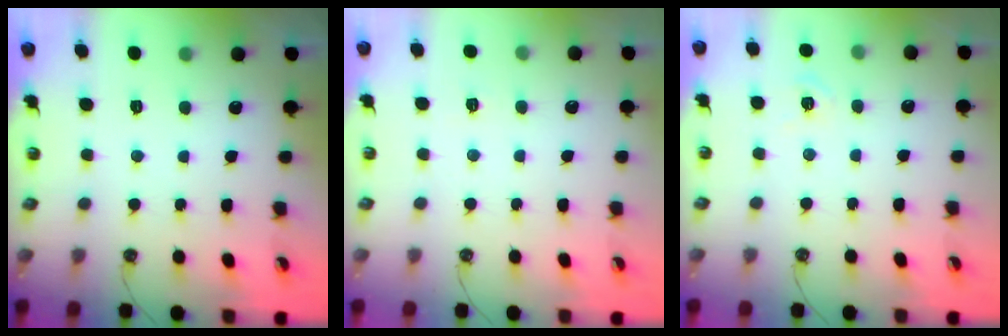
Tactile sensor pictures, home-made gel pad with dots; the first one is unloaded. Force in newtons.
{"total": 2.7, "press": 2.7, "slide": 0.4}
{"total": 4.9, "press": 4.9, "slide": 0.4}